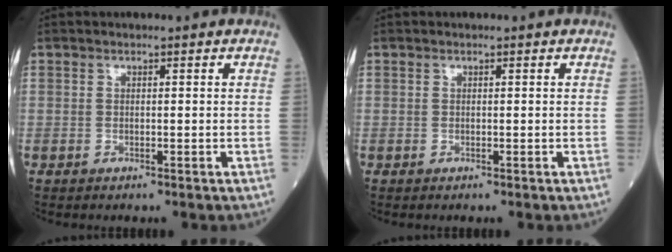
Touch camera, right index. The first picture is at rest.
{"total": 0.0}